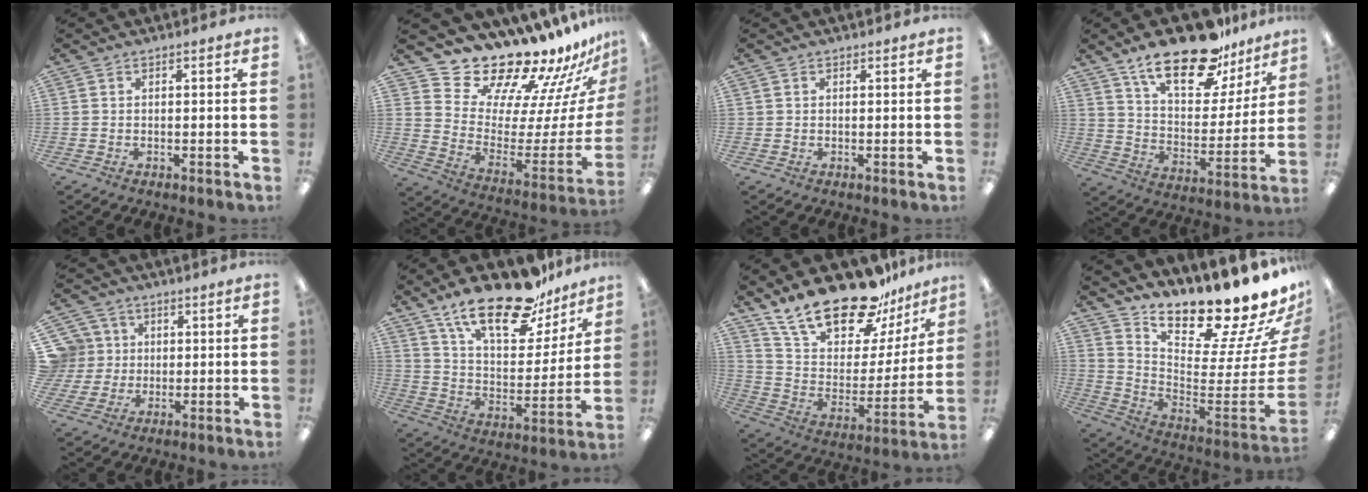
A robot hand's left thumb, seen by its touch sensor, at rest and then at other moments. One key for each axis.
{"total": 18.6, "fx": 17.6, "fy": 5.1, "fz": 3.2, "tx": -0.059, "ty": -0.172, "tz": 0.309}
{"total": 0.7, "fx": 0.4, "fy": 0.6, "fz": -0.1, "tx": 0.002, "ty": 0.003, "tz": 0.006}
{"total": 22.3, "fx": 16.0, "fy": 9.2, "fz": 12.5, "tx": -0.205, "ty": -0.094, "tz": 0.276}
{"total": 8.2, "fx": 2.0, "fy": 7.9, "fz": 0.9, "tx": -0.031, "ty": -0.002, "tz": 0.043}
{"total": 22.2, "fx": 16.2, "fy": 8.5, "fz": 12.5, "tx": -0.203, "ty": -0.104, "tz": 0.279}
{"total": 23.3, "fx": 18.5, "fy": 8.9, "fz": 11.1, "tx": -0.191, "ty": -0.128, "tz": 0.326}
{"total": 19.0, "fx": 17.8, "fy": 2.1, "fz": 6.4, "tx": -0.074, "ty": -0.176, "tz": 0.285}